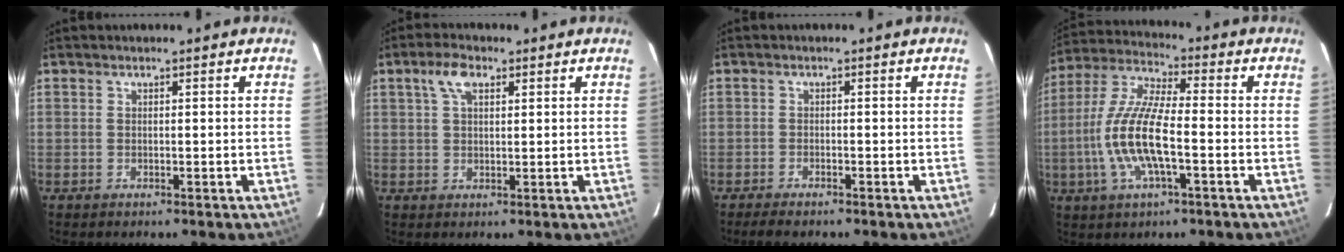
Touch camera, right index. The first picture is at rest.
{"total": 3.9, "force": [2.1, 1.8, 2.8], "torque": [-0.053, 0.011, 0.039]}
{"total": 3.0, "force": [-2.7, 0.4, 1.3], "torque": [-0.036, -0.011, -0.047]}
{"total": 13.6, "force": [-3.3, 3.7, 12.7], "torque": [-0.265, -0.003, -0.068]}